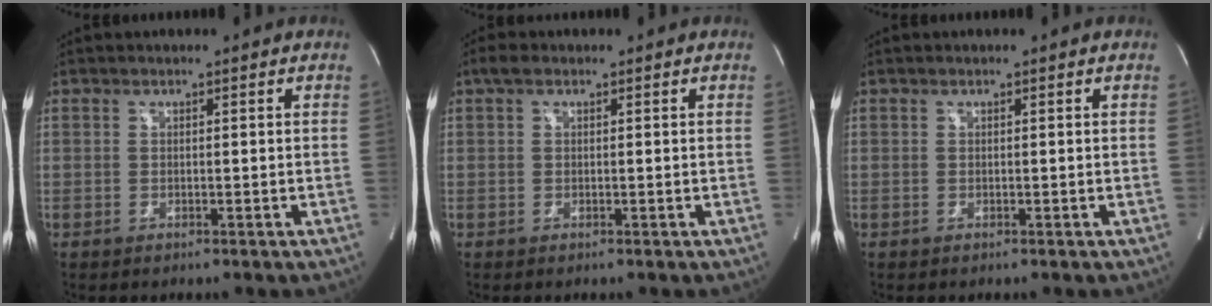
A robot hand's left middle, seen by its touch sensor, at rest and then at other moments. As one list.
[{"total": 1.5, "force": [0.8, 0.7, 1.1], "torque": [-0.027, 0.020, 0.015]}, {"total": 0.0}]